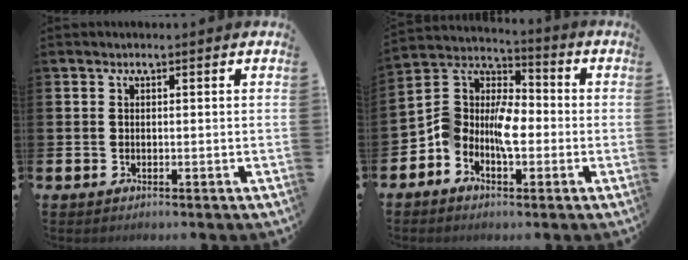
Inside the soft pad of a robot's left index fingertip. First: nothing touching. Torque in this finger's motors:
{"motor_torque": [1.03, 0.52, 1.05, 0.21]}